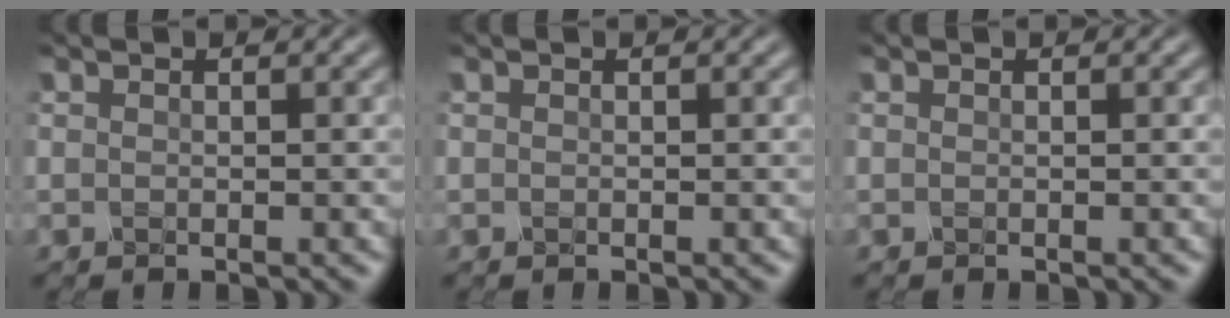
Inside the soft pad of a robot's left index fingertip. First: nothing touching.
{"total": 0.0}
{"total": 0.0}